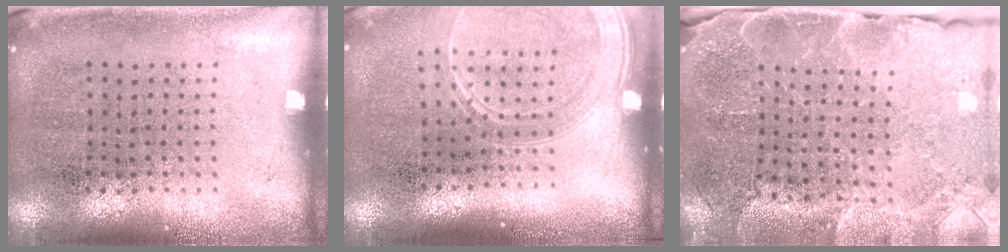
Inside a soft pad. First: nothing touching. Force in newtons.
{"total": 1.7, "press": 1.6, "slide": 0.6}
{"total": 3.2, "press": 3.2, "slide": 0.4}